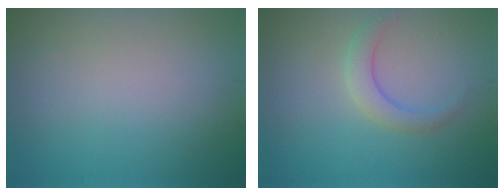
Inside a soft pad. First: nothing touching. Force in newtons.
{"total": 2.4, "press": 2.4, "slide": 0.1}